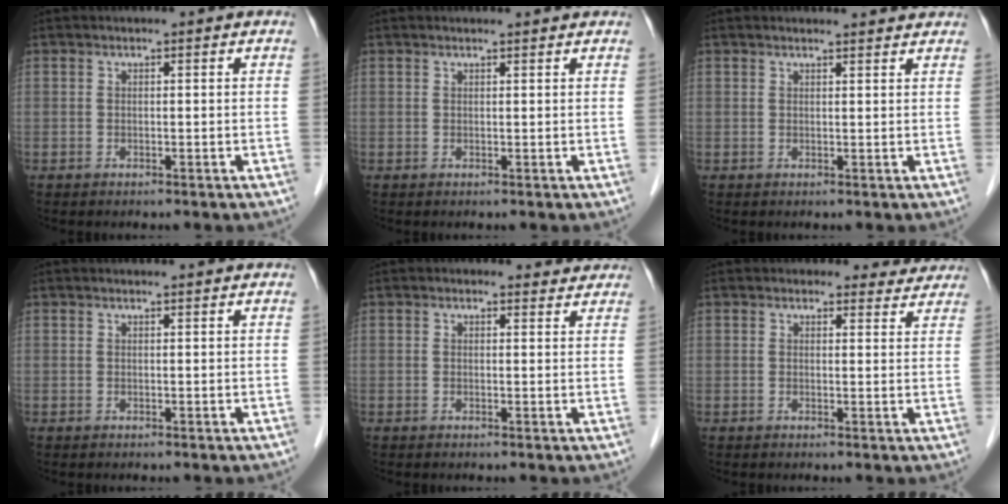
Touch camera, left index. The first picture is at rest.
{"total": 1.8, "force": [1.8, 0.0, 0.4], "torque": [-0.011, 0.008, 0.022]}
{"total": 4.0, "force": [3.9, 0.4, 0.8], "torque": [-0.015, 0.007, 0.039]}
{"total": 1.4, "force": [1.4, 0.0, 0.3], "torque": [-0.011, 0.008, 0.019]}
{"total": 2.5, "force": [2.1, 1.2, 0.2], "torque": [-0.001, 0.005, 0.014]}
{"total": 4.9, "force": [4.5, 1.9, -0.3], "torque": [0.022, -0.006, 0.032]}